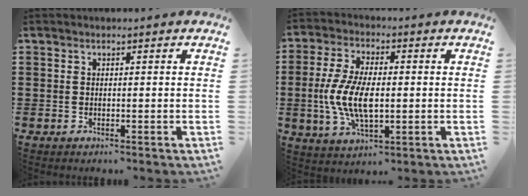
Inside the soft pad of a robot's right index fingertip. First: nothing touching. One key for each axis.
{"total": 9.1, "fx": -0.8, "fy": 4.2, "fz": 8.1, "tx": -0.184, "ty": -0.004, "tz": -0.020}